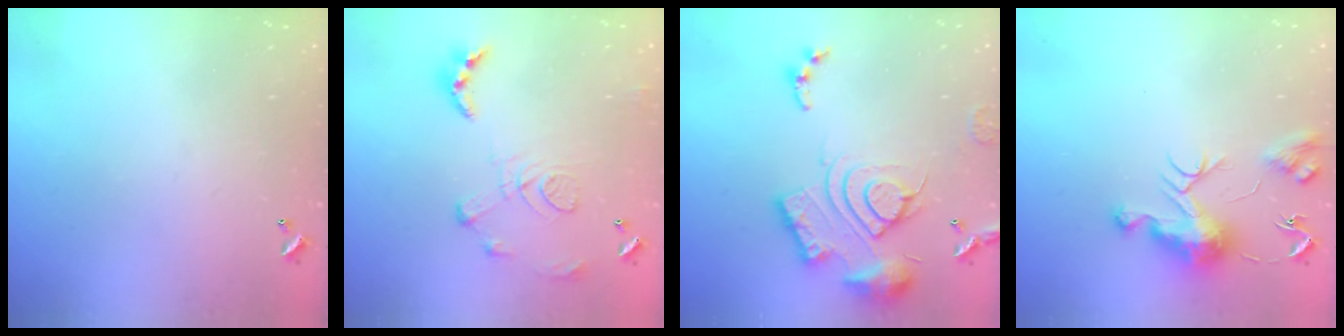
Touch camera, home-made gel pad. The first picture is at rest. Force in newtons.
{"total": 11.4, "press": 11.3, "slide": 1.0}
{"total": 19.5, "press": 19.4, "slide": 2.0}
{"total": 10.1, "press": 10.0, "slide": 0.8}